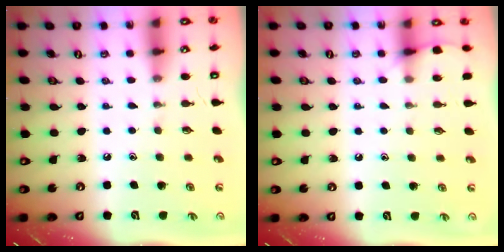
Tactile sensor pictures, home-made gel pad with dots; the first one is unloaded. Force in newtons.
{"total": 6.3, "press": 6.3, "slide": 0.8}